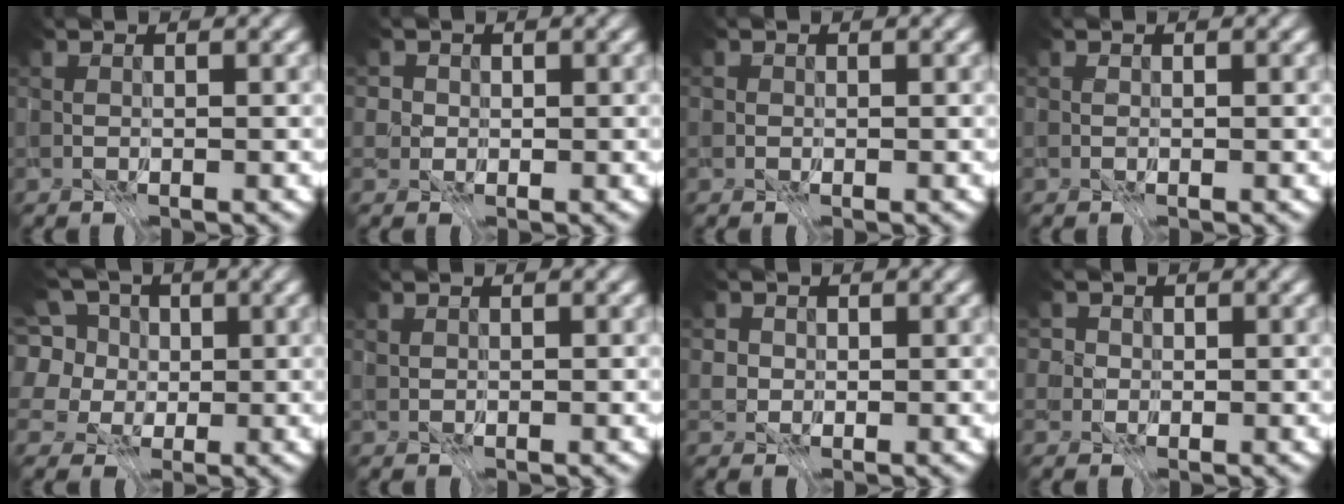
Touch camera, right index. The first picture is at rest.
{"total": 3.9, "force": [2.3, 2.8, 1.5], "torque": [-0.017, 0.004, 0.016]}
{"total": 1.8, "force": [0.8, 1.4, 0.8], "torque": [-0.005, 0.005, -0.003]}
{"total": 1.5, "force": [0.8, 1.0, 0.8], "torque": [-0.006, 0.006, 0.001]}
{"total": 5.7, "force": [2.4, 4.1, 3.2], "torque": [-0.069, 0.020, 0.015]}
{"total": 0.6, "force": [0.5, 0.3, 0.2], "torque": [-0.013, 0.001, 0.016]}
{"total": 3.6, "force": [2.2, 2.5, 1.4], "torque": [-0.012, -0.002, 0.020]}
{"total": 4.6, "force": [2.6, 3.2, 2.0], "torque": [-0.027, 0.006, 0.019]}